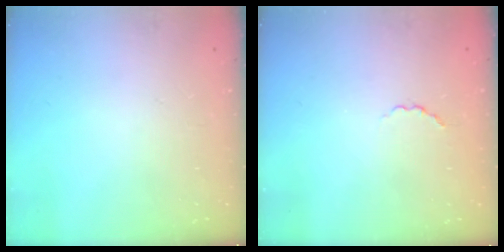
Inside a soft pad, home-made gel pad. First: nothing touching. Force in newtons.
{"total": 2.2, "press": 2.0, "slide": 0.8}